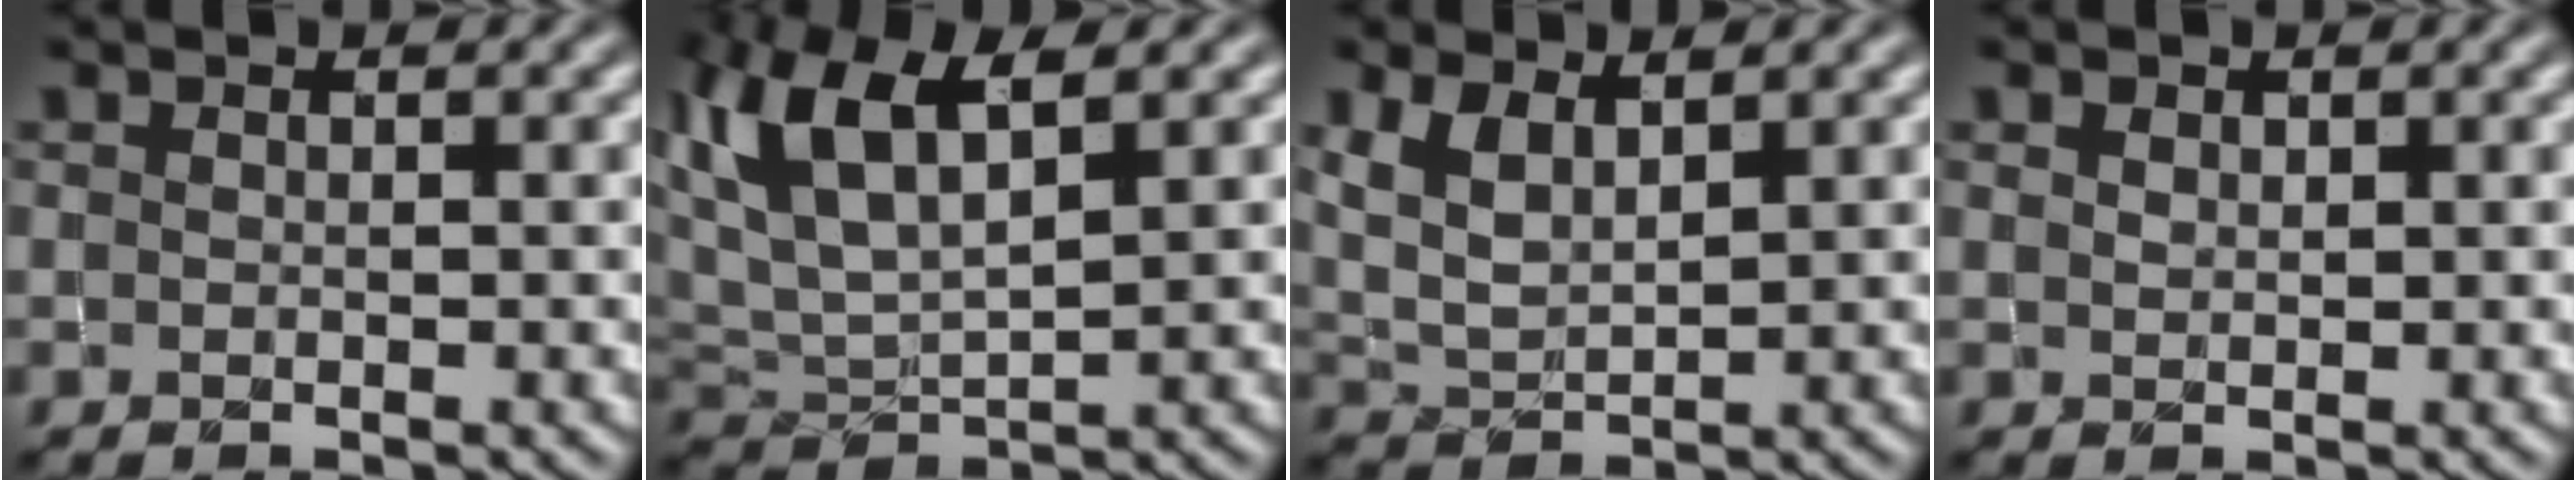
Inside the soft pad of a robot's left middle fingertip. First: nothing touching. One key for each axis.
{"total": 7.3, "fx": 3.3, "fy": 3.2, "fz": 5.7, "tx": -0.128, "ty": 0.015, "tz": 0.057}
{"total": 4.2, "fx": 2.1, "fy": 2.0, "fz": 3.0, "tx": -0.077, "ty": 0.000, "tz": 0.043}
{"total": 0.8, "fx": 0.6, "fy": 0.5, "fz": 0.3, "tx": -0.008, "ty": 0.000, "tz": 0.011}